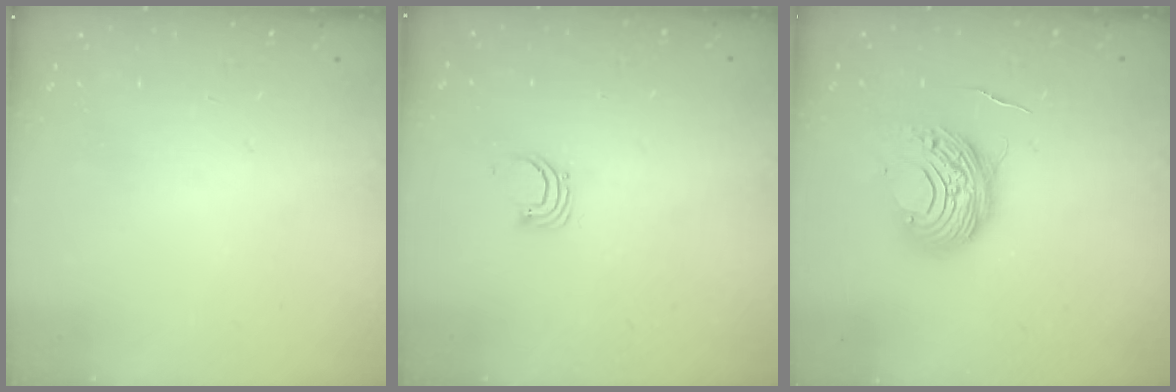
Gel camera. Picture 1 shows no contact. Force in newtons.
{"total": 2.5, "press": 2.5, "slide": 0.1}
{"total": 11.3, "press": 11.3, "slide": 0.9}